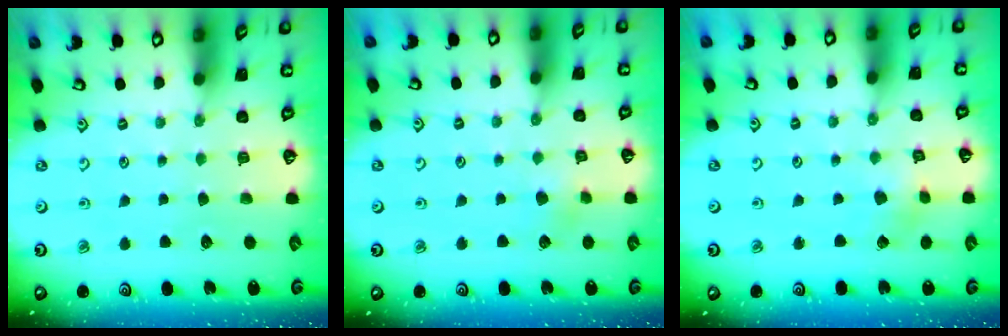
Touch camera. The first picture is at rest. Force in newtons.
{"total": 3.8, "press": 3.8, "slide": 0.7}
{"total": 3.1, "press": 3.1, "slide": 0.3}